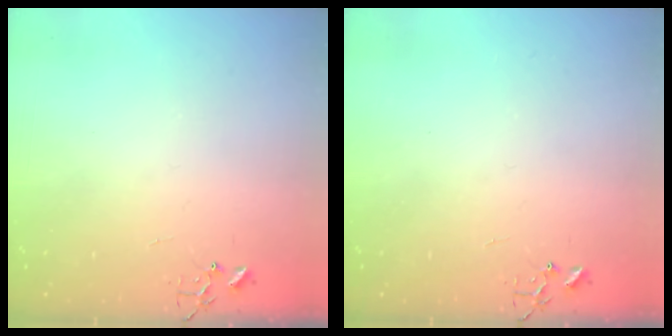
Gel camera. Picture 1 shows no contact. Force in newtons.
{"total": 0.0}